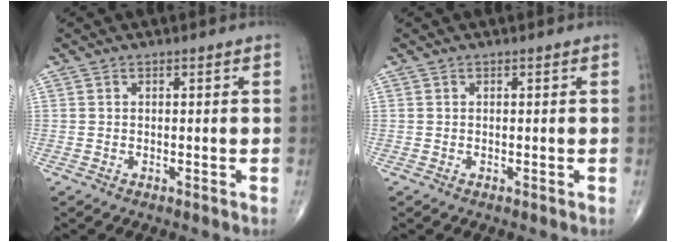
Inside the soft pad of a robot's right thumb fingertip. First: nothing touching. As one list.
[{"total": 0.0}]